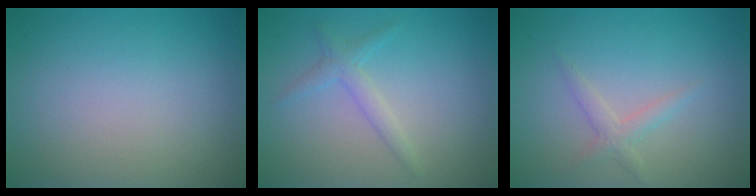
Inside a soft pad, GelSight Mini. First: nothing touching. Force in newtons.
{"total": 1.7, "press": 1.7, "slide": 0.1}
{"total": 1.5, "press": 1.5, "slide": 0.0}